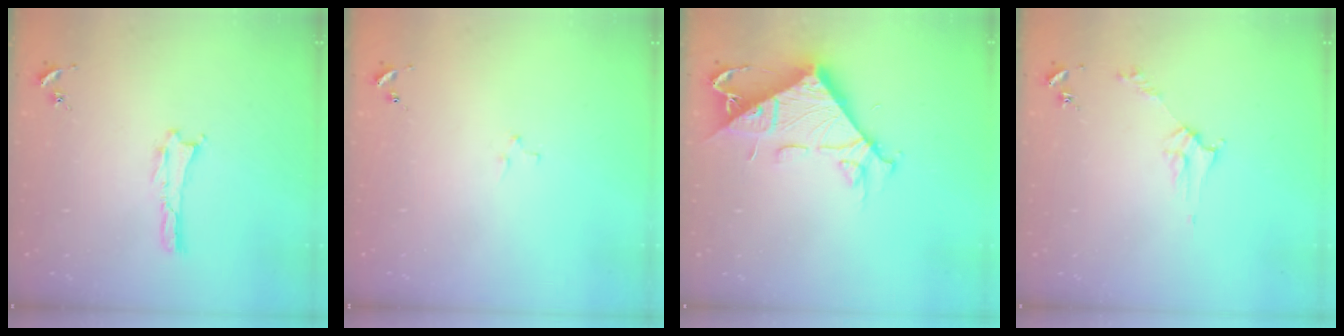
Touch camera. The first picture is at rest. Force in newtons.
{"total": 2.1, "press": 2.1, "slide": 0.2}
{"total": 11.0, "press": 11.0, "slide": 1.1}
{"total": 2.8, "press": 2.8, "slide": 0.3}